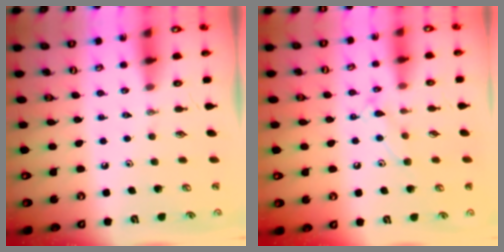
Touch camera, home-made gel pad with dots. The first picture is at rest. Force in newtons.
{"total": 9.9, "press": 9.9, "slide": 0.7}